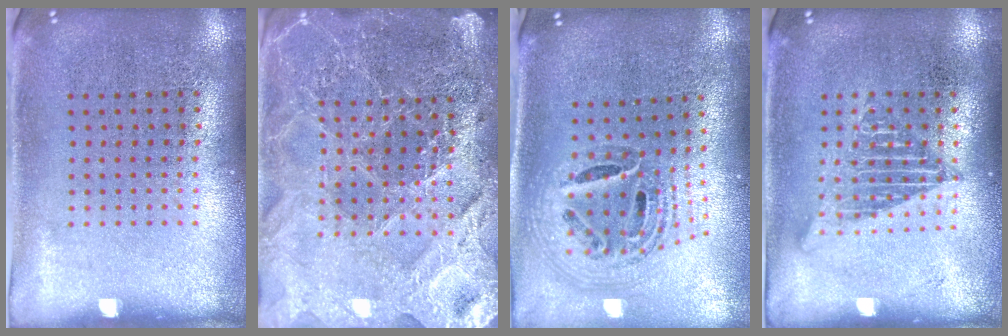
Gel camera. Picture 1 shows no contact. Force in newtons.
{"total": 4.4, "press": 4.1, "slide": 1.7}
{"total": 1.5, "press": 1.3, "slide": 0.8}
{"total": 1.3, "press": 1.3, "slide": 0.1}